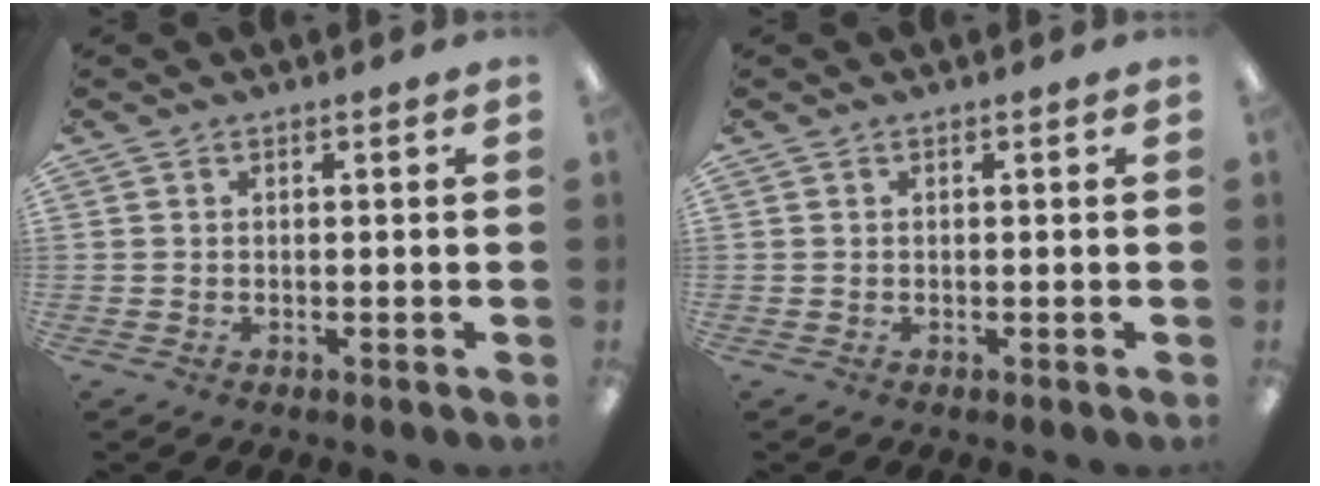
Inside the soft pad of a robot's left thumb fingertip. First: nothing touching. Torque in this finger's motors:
{"motor_torque": [0.00, 0.00, 0.11, -0.11, 0.00]}